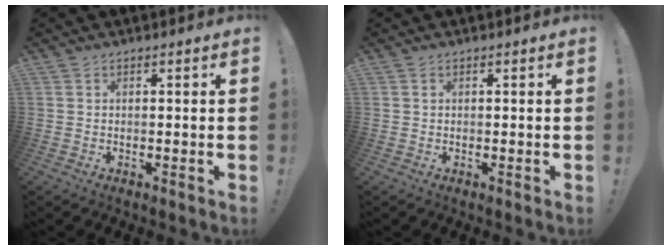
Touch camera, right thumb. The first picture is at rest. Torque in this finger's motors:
{"motor_torque": [-0.08, 0.10, -0.01, 0.07, 0.01]}